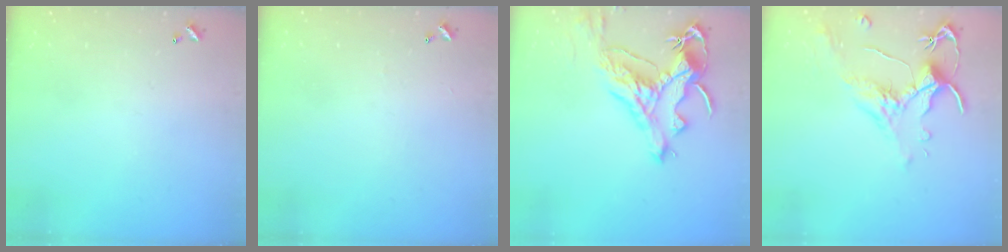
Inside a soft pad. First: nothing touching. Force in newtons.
{"total": 2.6, "press": 2.6, "slide": 0.4}
{"total": 5.8, "press": 5.5, "slide": 1.6}
{"total": 1.8, "press": 1.2, "slide": 1.3}